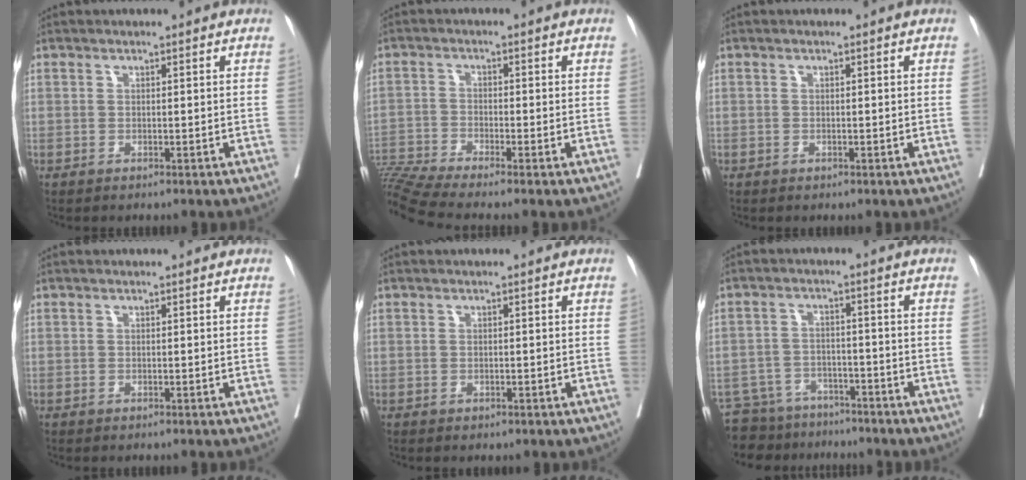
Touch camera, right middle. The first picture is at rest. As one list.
[{"total": 10.3, "force": [-9.0, -1.4, 4.8], "torque": [-0.101, -0.007, -0.162]}, {"total": 0.6, "force": [-0.2, 0.5, 0.0], "torque": [0.000, 0.004, -0.006]}, {"total": 0.0}, {"total": 0.5, "force": [-0.2, 0.4, 0.2], "torque": [-0.004, 0.002, 0.002]}, {"total": 8.9, "force": [-7.7, 4.5, 0.5], "torque": [-0.016, 0.016, -0.114]}]